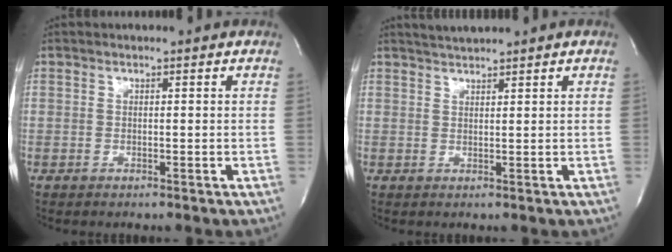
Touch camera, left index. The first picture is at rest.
{"total": 2.1, "force": [2.0, -0.4, 0.4], "torque": [-0.010, 0.008, 0.041]}